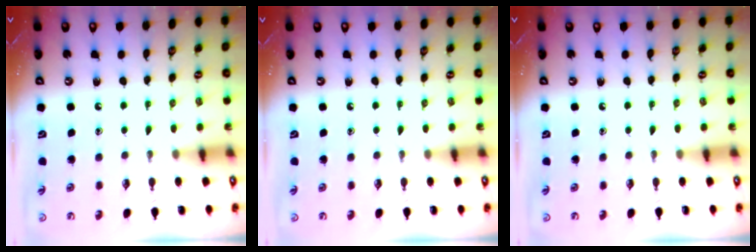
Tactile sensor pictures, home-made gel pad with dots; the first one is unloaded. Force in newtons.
{"total": 0.0}
{"total": 0.0}